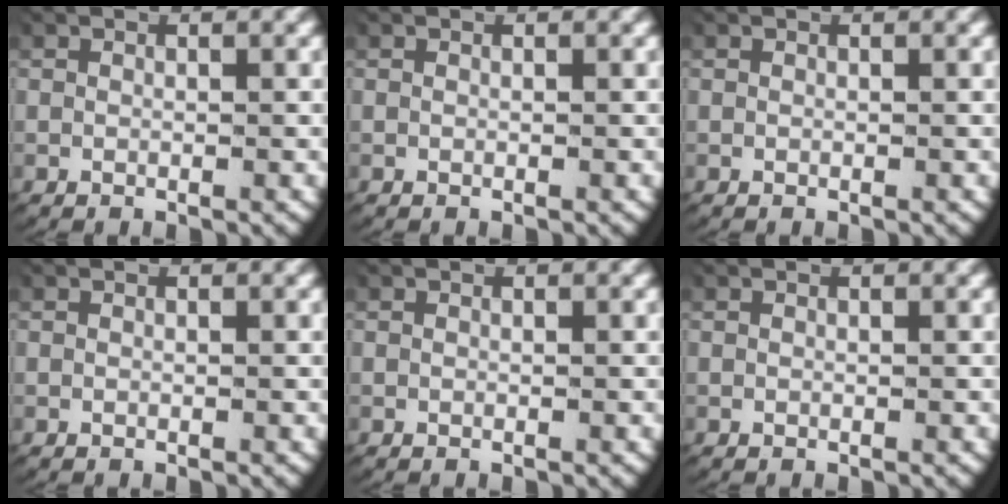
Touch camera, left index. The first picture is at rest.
{"total": 0.0}
{"total": 0.0}
{"total": 0.0}
{"total": 0.0}
{"total": 0.0}